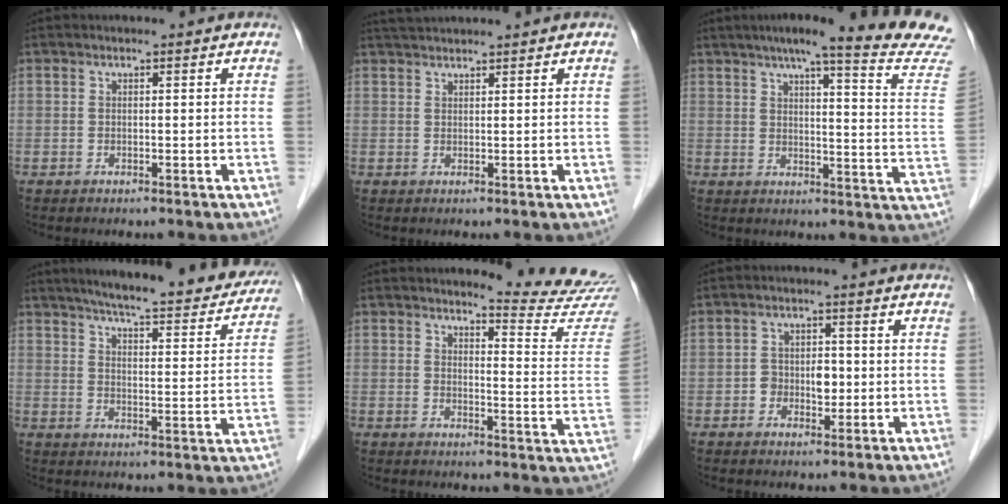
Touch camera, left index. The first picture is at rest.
{"total": 3.1, "force": [3.0, -0.3, 0.8], "torque": [-0.015, 0.026, 0.058]}
{"total": 21.3, "force": [18.8, -0.8, 10.0], "torque": [-0.134, -0.061, 0.219]}
{"total": 23.3, "force": [20.6, 3.4, 10.4], "torque": [-0.145, -0.022, 0.255]}
{"total": 11.6, "force": [11.5, -1.3, 0.9], "torque": [-0.010, -0.108, 0.120]}
{"total": 3.6, "force": [-0.6, 2.5, 2.6], "torque": [-0.039, 0.009, -0.007]}